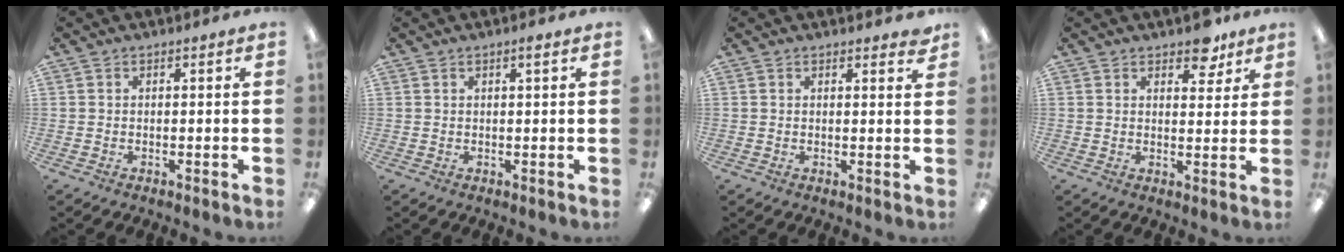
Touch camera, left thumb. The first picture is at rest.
{"total": 1.6, "force": [1.0, 0.2, 1.2], "torque": [-0.017, -0.002, 0.015]}
{"total": 1.5, "force": [1.3, 0.3, 0.7], "torque": [0.000, -0.007, 0.021]}
{"total": 6.2, "force": [4.8, 2.8, 2.8], "torque": [-0.018, -0.028, 0.080]}